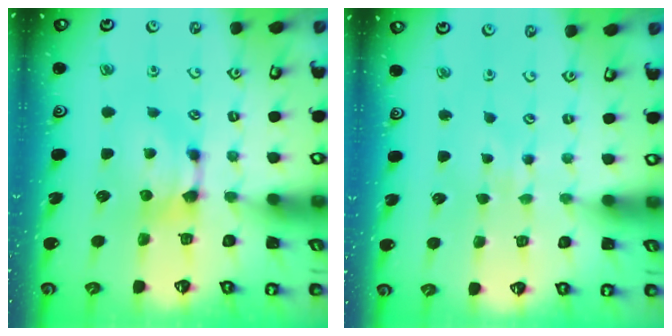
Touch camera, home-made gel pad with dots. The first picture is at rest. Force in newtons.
{"total": 3.5, "press": 3.5, "slide": 0.4}